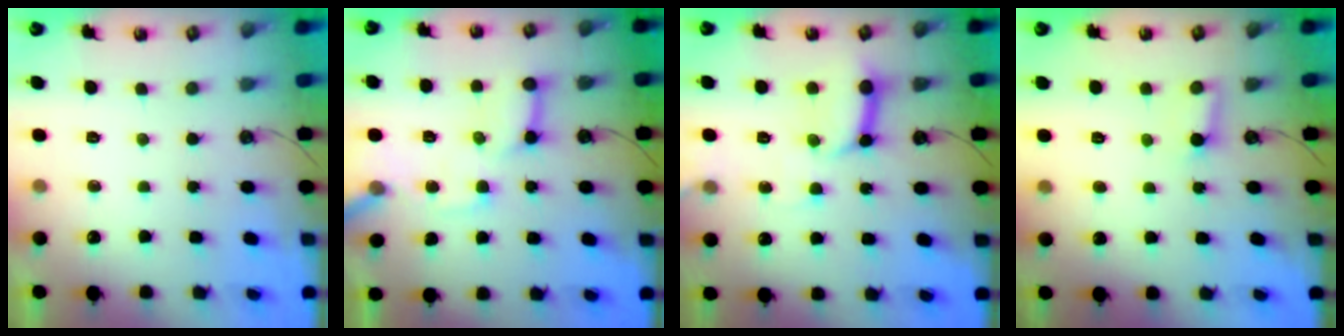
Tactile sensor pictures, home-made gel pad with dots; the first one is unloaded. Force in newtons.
{"total": 14.4, "press": 14.3, "slide": 1.7}
{"total": 11.8, "press": 11.7, "slide": 1.6}
{"total": 2.8, "press": 2.8, "slide": 0.3}